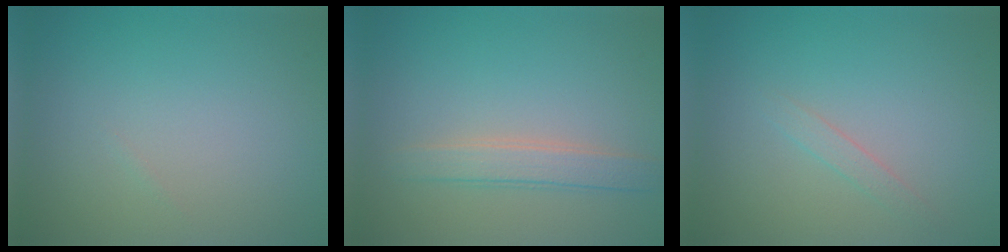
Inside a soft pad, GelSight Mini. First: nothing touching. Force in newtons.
{"total": 2.4, "press": 2.4, "slide": 0.1}
{"total": 0.9, "press": 0.9, "slide": 0.1}